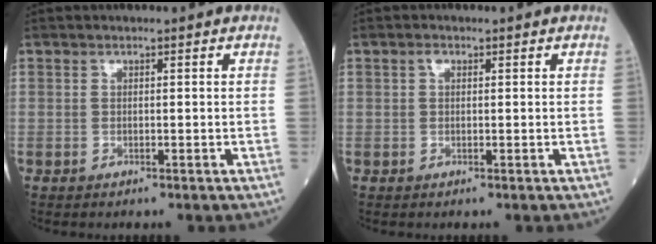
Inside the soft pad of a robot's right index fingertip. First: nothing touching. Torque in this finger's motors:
{"motor_torque": [0.19, 0.07, 0.09, 0.02]}